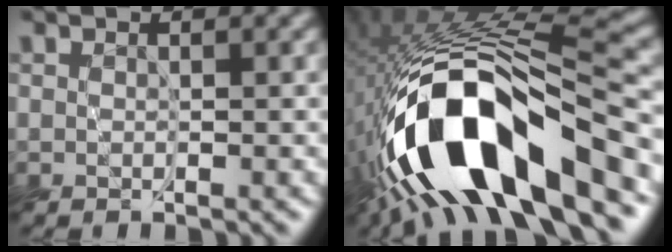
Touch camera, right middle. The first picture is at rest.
{"total": 15.8, "force": [-7.0, 5.6, 13.0], "torque": [-0.238, 0.003, -0.109]}